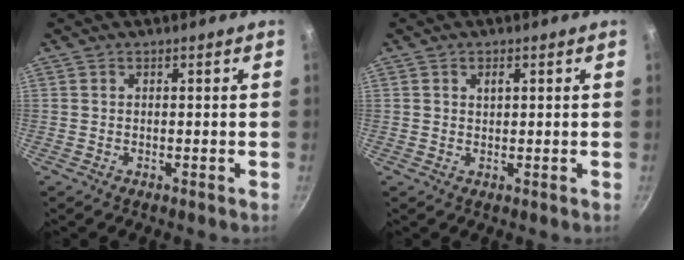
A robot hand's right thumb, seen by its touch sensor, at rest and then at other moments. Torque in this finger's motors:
{"motor_torque": [-0.29, 0.14, -0.19, 0.27, 0.08]}